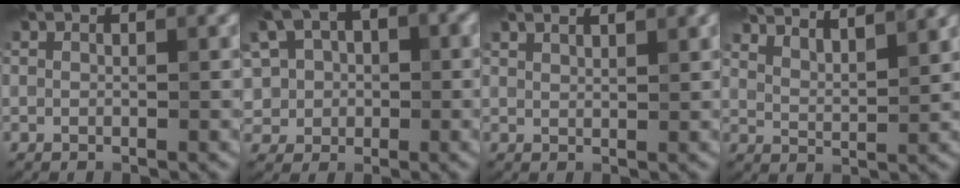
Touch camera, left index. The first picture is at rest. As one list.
[{"total": 7.4, "force": [1.5, 5.7, 4.5], "torque": [-0.082, 0.023, 0.010]}, {"total": 1.9, "force": [1.5, 0.4, 1.1], "torque": [-0.009, 0.000, 0.020]}, {"total": 7.6, "force": [6.4, 2.1, 3.6], "torque": [-0.039, 0.026, 0.069]}]